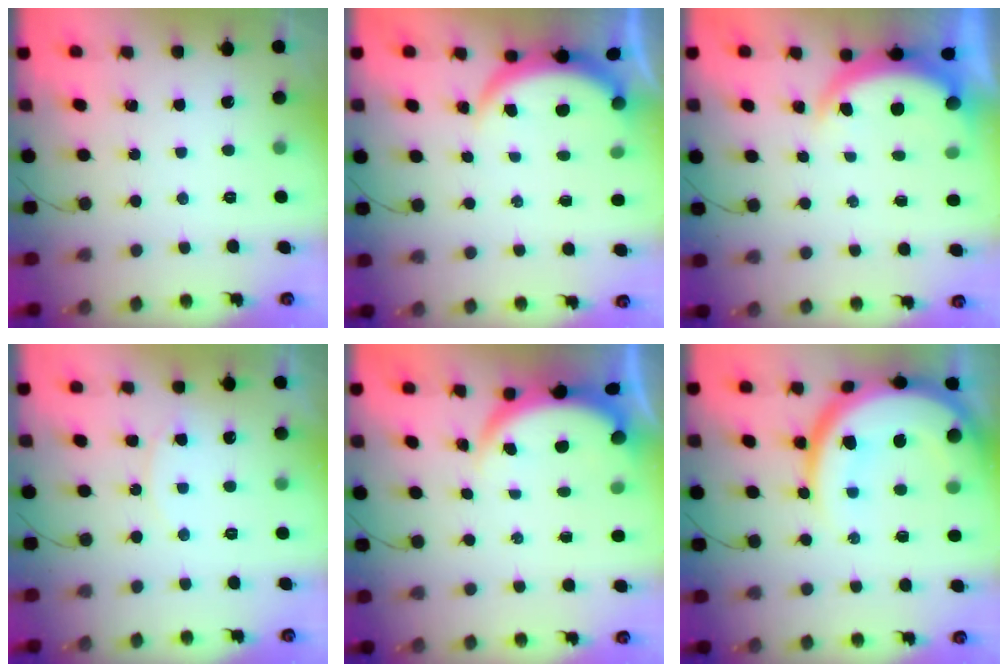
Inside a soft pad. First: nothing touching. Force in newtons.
{"total": 4.0, "press": 4.0, "slide": 0.2}
{"total": 5.7, "press": 5.6, "slide": 0.8}
{"total": 6.2, "press": 6.2, "slide": 0.6}
{"total": 3.8, "press": 3.8, "slide": 0.6}
{"total": 20.5, "press": 20.4, "slide": 2.1}